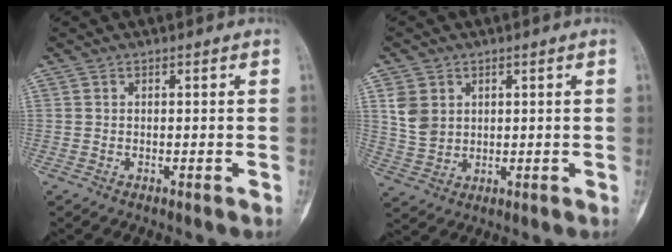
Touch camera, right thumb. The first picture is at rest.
{"total": 6.0, "force": [2.0, 4.8, 3.0], "torque": [-0.039, -0.009, 0.048]}